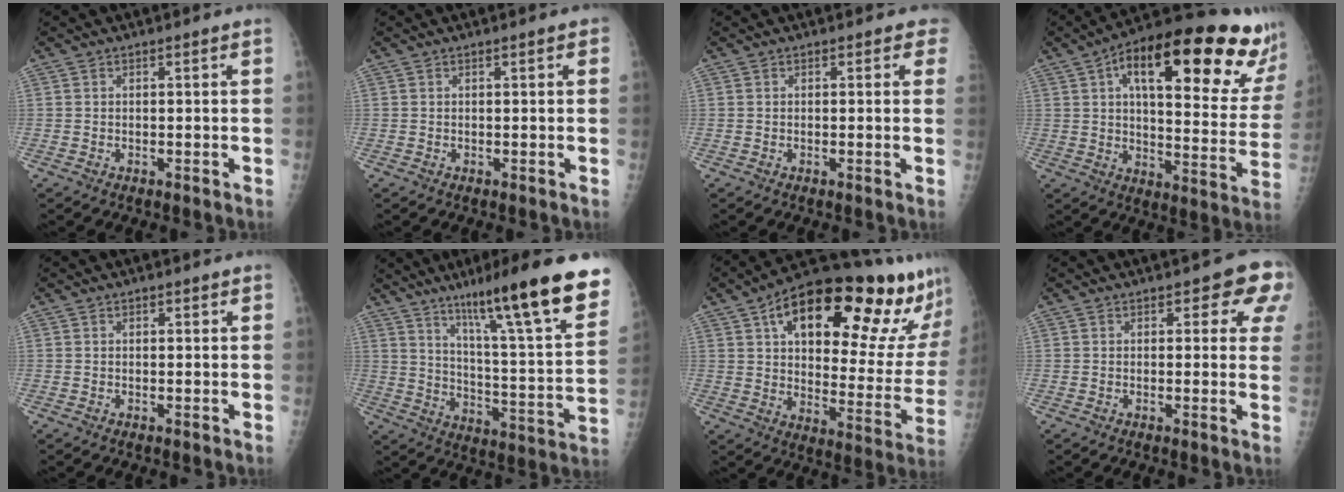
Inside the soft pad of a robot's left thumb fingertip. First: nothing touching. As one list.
[{"total": 0.8, "force": [0.3, 0.3, 0.7], "torque": [-0.006, 0.002, 0.001]}, {"total": 1.7, "force": [1.0, 1.1, 0.7], "torque": [0.017, -0.002, -0.002]}, {"total": 30.3, "force": [16.5, 9.7, 23.4], "torque": [-0.292, -0.025, 0.229]}, {"total": 0.7, "force": [0.4, 0.4, 0.4], "torque": [-0.001, -0.001, 0.003]}, {"total": 25.6, "force": [16.7, 2.7, 19.3], "torque": [-0.266, -0.060, 0.251]}, {"total": 29.5, "force": [17.2, 10.4, 21.7], "torque": [-0.269, -0.035, 0.249]}, {"total": 6.9, "force": [3.3, 3.5, 5.0], "torque": [-0.010, -0.006, 0.027]}]